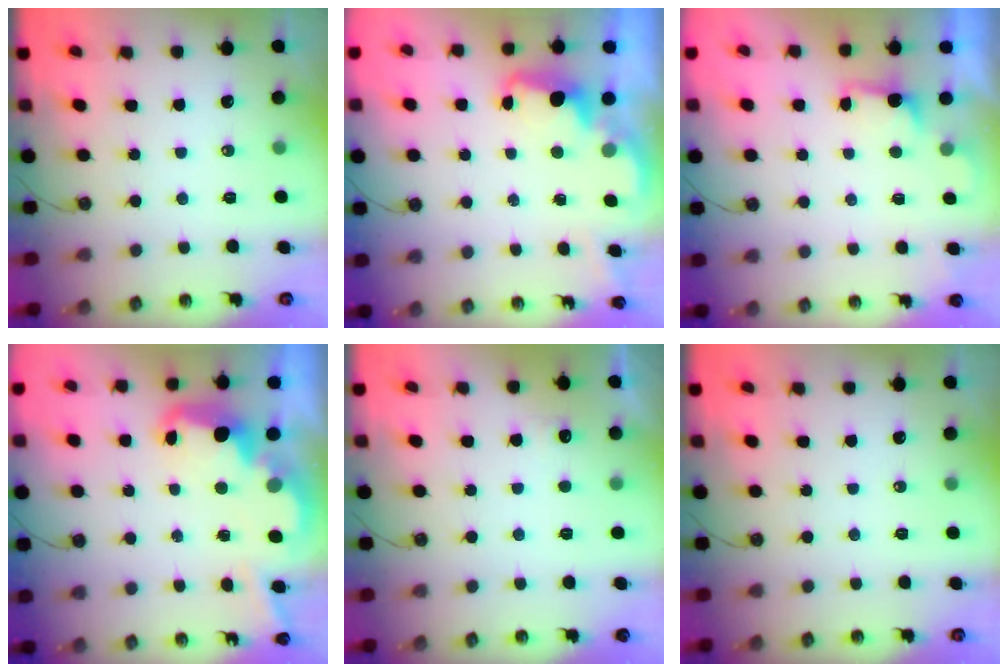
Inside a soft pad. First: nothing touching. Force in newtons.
{"total": 2.5, "press": 2.4, "slide": 0.5}
{"total": 1.1, "press": 0.7, "slide": 0.8}
{"total": 6.7, "press": 6.7, "slide": 0.4}
{"total": 2.6, "press": 2.4, "slide": 1.0}
{"total": 0.0}